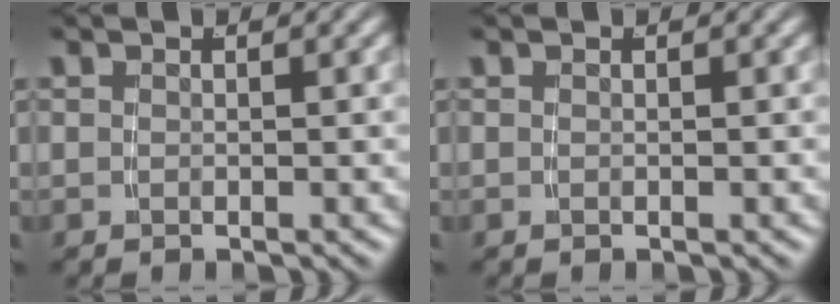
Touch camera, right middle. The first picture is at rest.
{"total": 0.0}